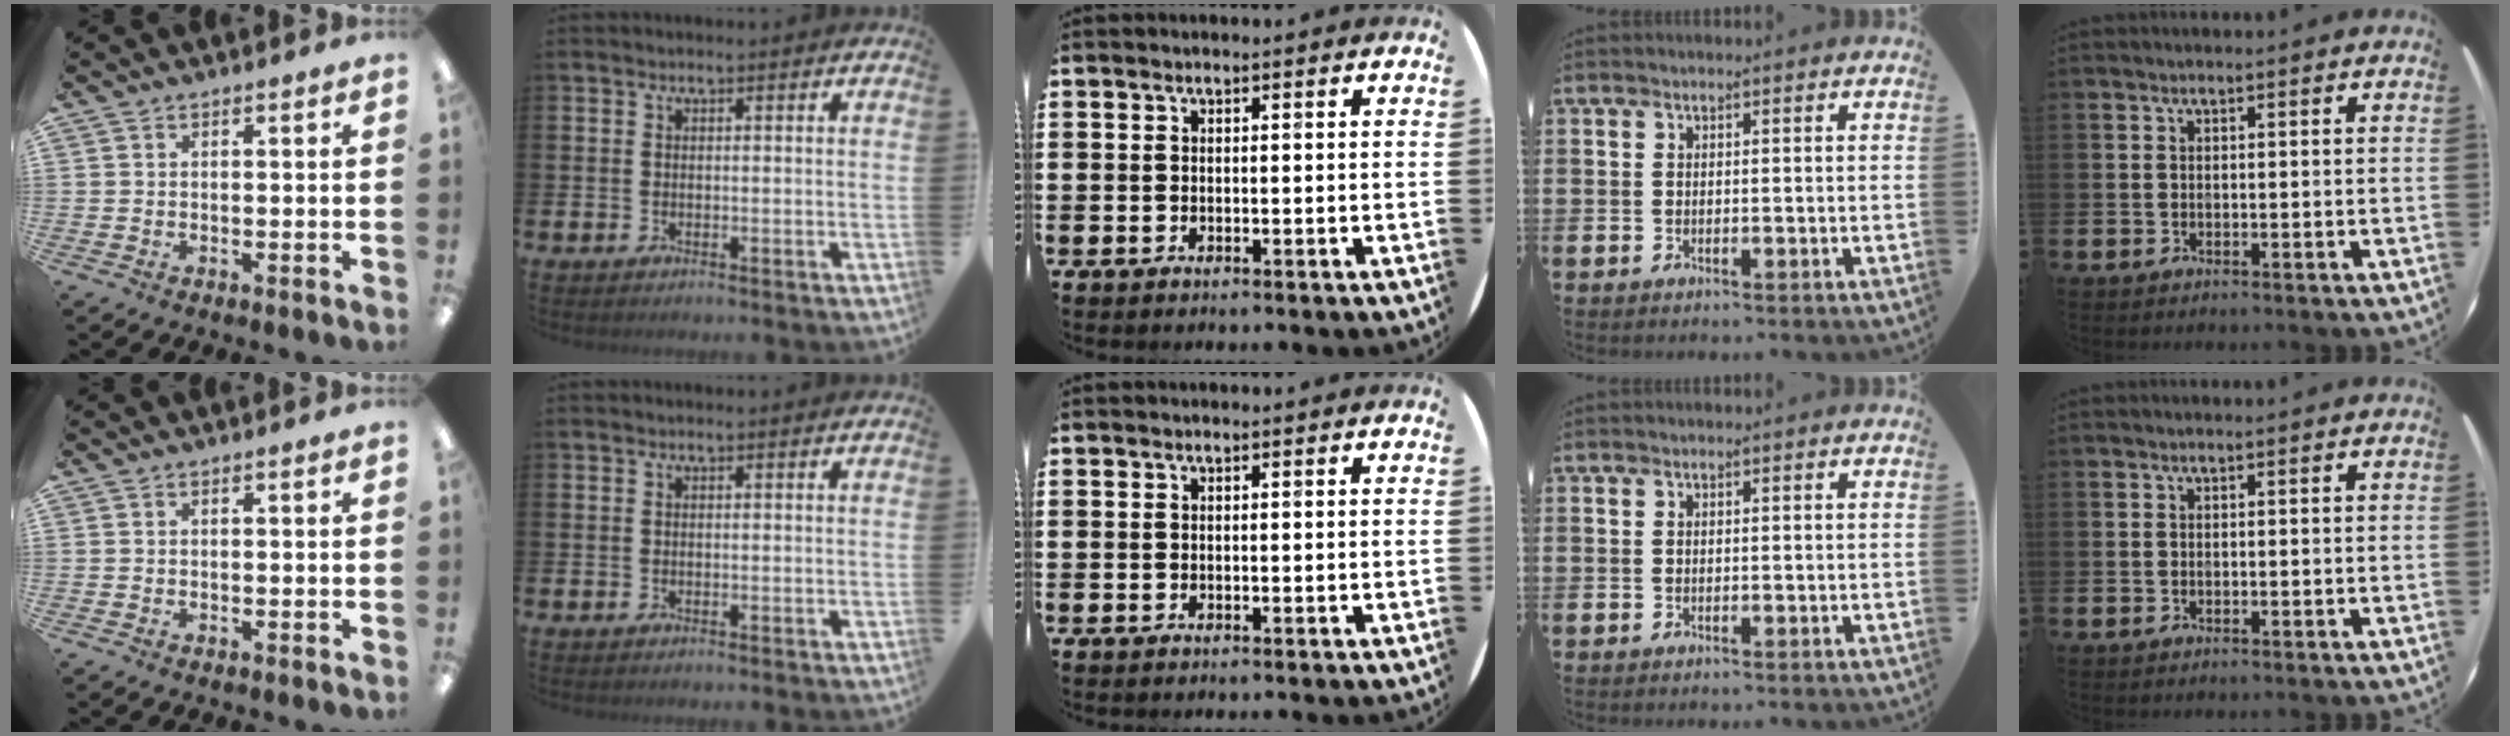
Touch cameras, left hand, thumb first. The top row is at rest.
{}